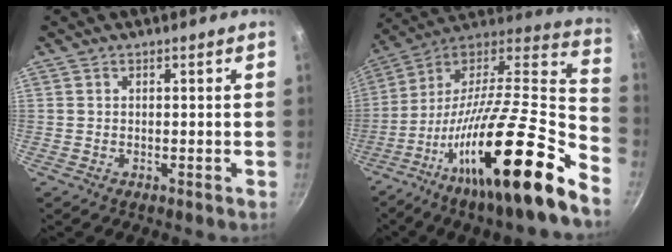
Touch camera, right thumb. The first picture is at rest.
{"total": 31.8, "force": [-16.1, 5.9, 26.9], "torque": [-0.358, 0.055, -0.286]}